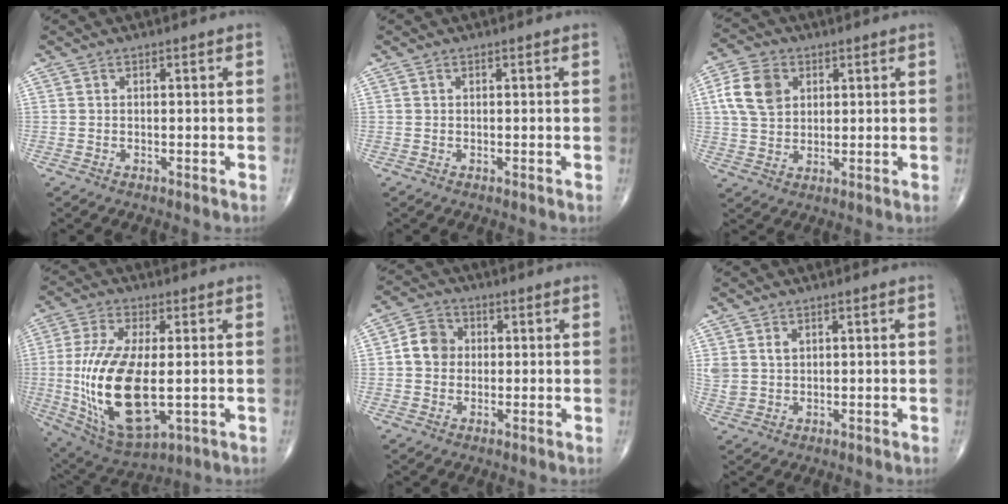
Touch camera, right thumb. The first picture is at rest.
{"total": 0.0}
{"total": 9.0, "force": [2.6, 6.6, 5.5], "torque": [-0.096, 0.001, 0.049]}
{"total": 20.4, "force": [-1.9, 9.1, 18.1], "torque": [-0.374, -0.018, -0.013]}
{"total": 5.9, "force": [0.3, 5.1, 2.9], "torque": [-0.038, 0.012, -0.003]}
{"total": 3.9, "force": [1.4, 2.9, 2.1], "torque": [-0.039, -0.002, 0.037]}